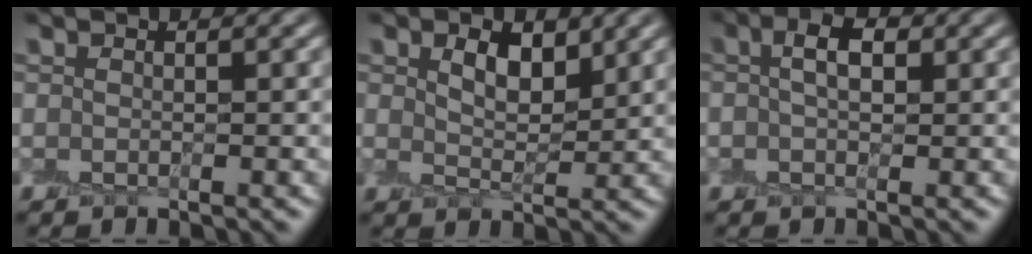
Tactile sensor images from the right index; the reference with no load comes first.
{"total": 2.8, "force": [1.5, 1.2, 2.1], "torque": [-0.042, -0.002, 0.027]}
{"total": 2.7, "force": [0.6, 1.3, 2.3], "torque": [-0.041, 0.006, 0.004]}